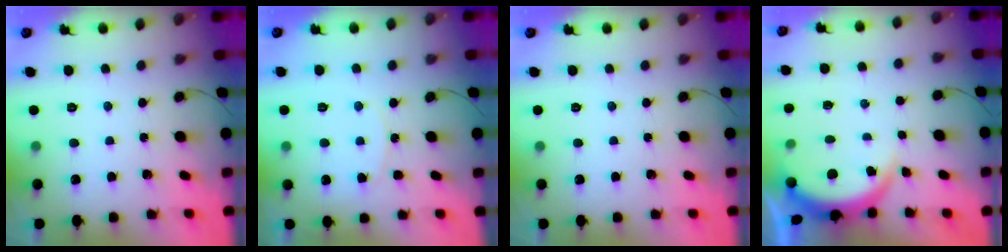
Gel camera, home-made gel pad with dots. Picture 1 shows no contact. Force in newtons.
{"total": 6.7, "press": 6.7, "slide": 0.6}
{"total": 0.0}
{"total": 3.8, "press": 3.7, "slide": 0.6}